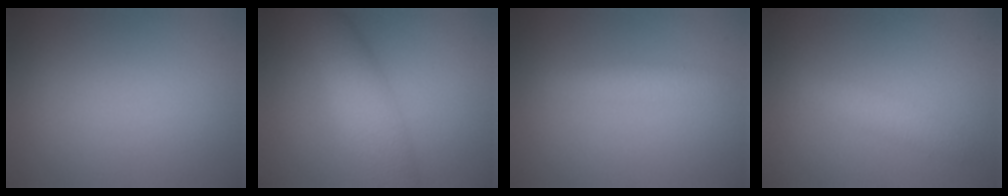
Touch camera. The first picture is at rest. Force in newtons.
{"total": 4.5, "press": 4.5, "slide": 0.0}
{"total": 1.6, "press": 1.6, "slide": 0.1}
{"total": 1.7, "press": 1.7, "slide": 0.1}